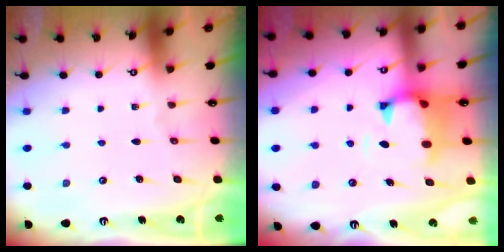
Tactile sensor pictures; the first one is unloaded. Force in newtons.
{"total": 1.2, "press": 0.3, "slide": 1.2}